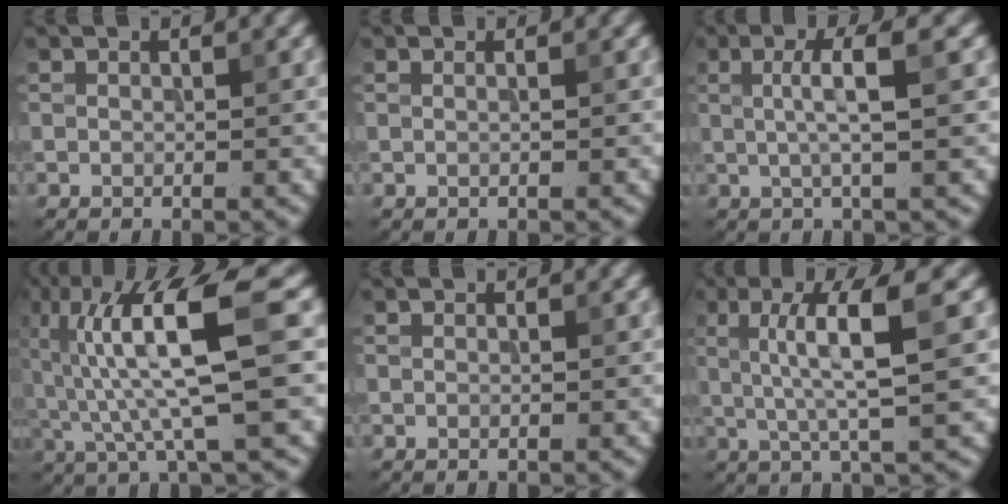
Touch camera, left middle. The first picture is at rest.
{"total": 0.6, "force": [0.3, 0.3, 0.5], "torque": [-0.005, -0.004, -0.004]}
{"total": 3.8, "force": [0.5, 0.7, 3.8], "torque": [-0.064, 0.005, 0.005]}
{"total": 10.2, "force": [1.2, 1.8, 10.0], "torque": [-0.178, 0.011, 0.025]}
{"total": 0.0}
{"total": 5.8, "force": [1.1, 0.9, 5.6], "torque": [-0.099, 0.008, 0.021]}